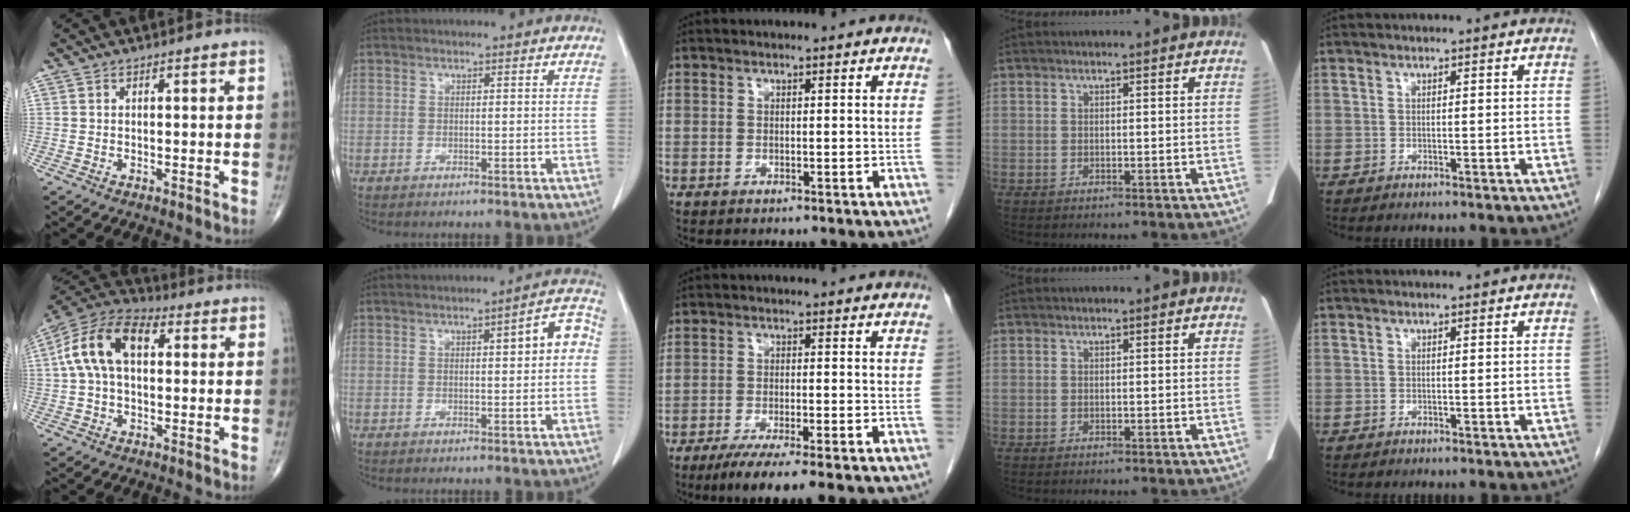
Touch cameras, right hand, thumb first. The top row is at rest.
{"thumb": {"total": 13.4, "force": [2.3, 7.8, 10.6], "torque": [-0.206, 0.037, 0.032]}, "index": {"total": 5.0, "force": [0.6, 1.2, 4.8], "torque": [-0.059, 0.020, 0.004]}, "middle": {"total": 9.9, "force": [-7.4, 1.0, 6.5], "torque": [-0.089, -0.018, -0.108]}}